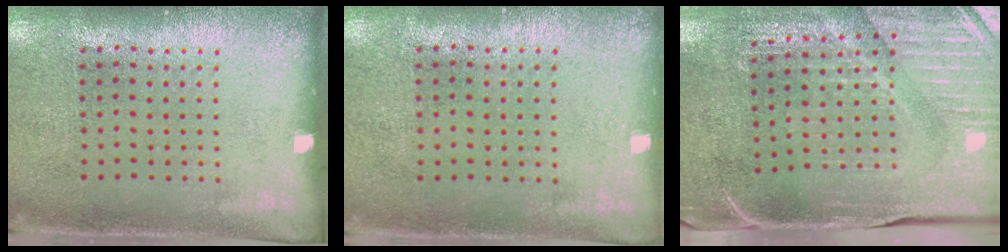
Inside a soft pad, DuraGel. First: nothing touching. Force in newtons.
{"total": 0.0}
{"total": 3.8, "press": 3.7, "slide": 0.9}